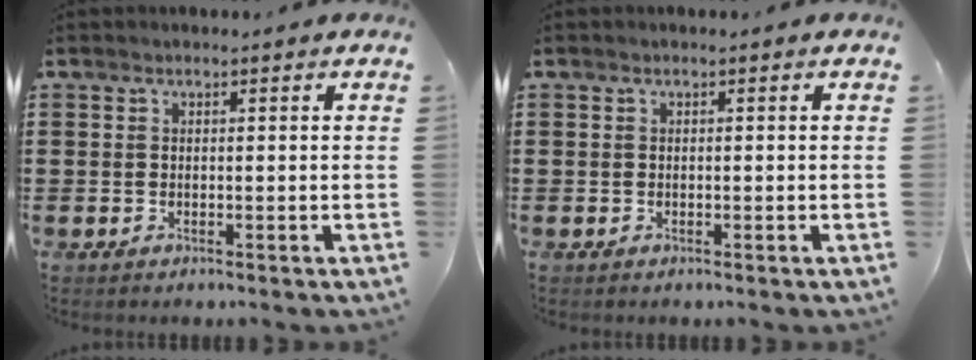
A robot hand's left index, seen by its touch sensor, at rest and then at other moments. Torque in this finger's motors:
{"motor_torque": [-0.07, -0.02, -0.01, -0.01]}